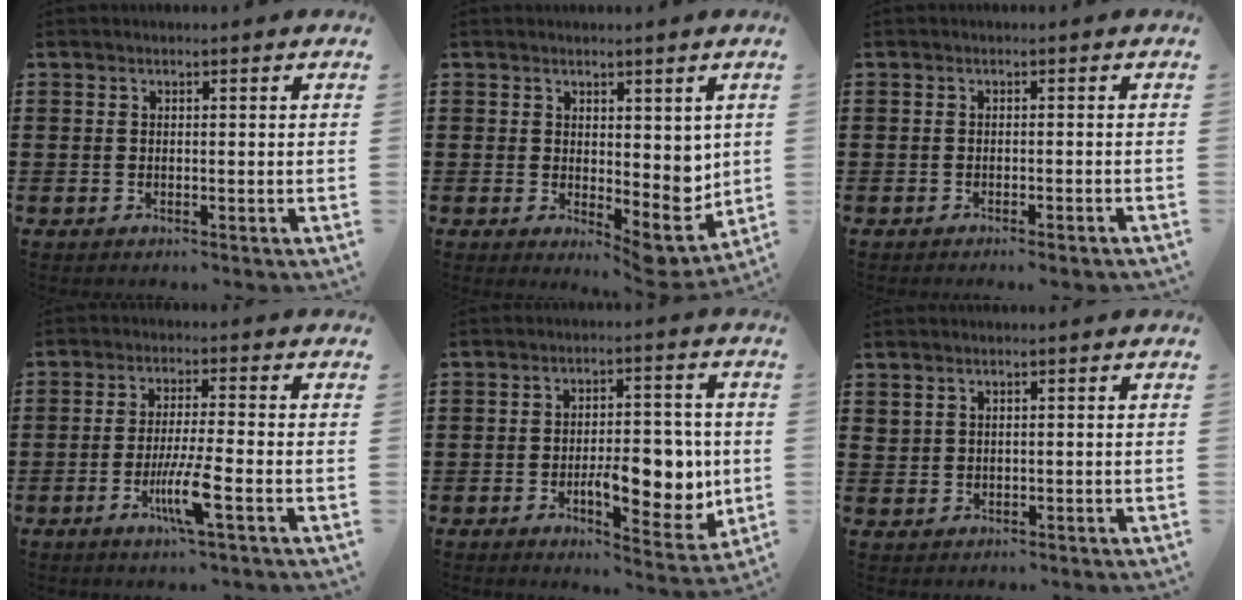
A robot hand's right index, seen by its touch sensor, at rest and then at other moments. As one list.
[{"total": 4.8, "force": [2.6, 3.5, 2.1], "torque": [-0.030, -0.015, 0.049]}, {"total": 0.9, "force": [-0.8, -0.1, 0.3], "torque": [-0.009, -0.002, -0.016]}, {"total": 6.9, "force": [-2.6, 0.4, 6.3], "torque": [-0.124, -0.018, -0.048]}, {"total": 10.3, "force": [-1.6, 4.9, 8.9], "torque": [-0.113, -0.009, -0.025]}, {"total": 1.2, "force": [1.0, 0.5, 0.4], "torque": [-0.009, 0.001, 0.020]}]